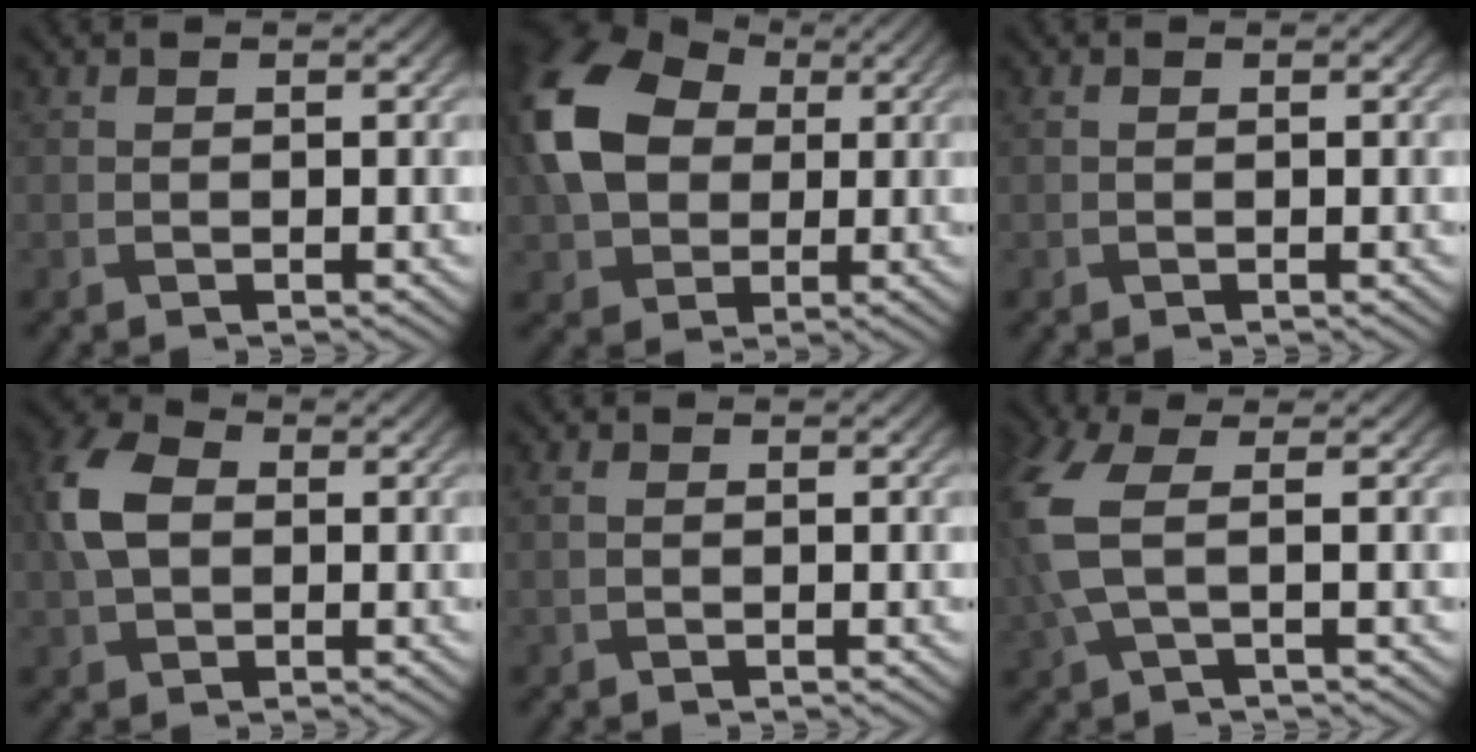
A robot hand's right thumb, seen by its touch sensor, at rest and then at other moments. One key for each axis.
{"total": 13.4, "fx": 1.8, "fy": 10.0, "fz": 8.7, "tx": -0.224, "ty": 0.009, "tz": 0.027}
{"total": 0.0}
{"total": 7.1, "fx": 0.7, "fy": 4.9, "fz": 5.1, "tx": -0.132, "ty": 0.010, "tz": 0.003}
{"total": 1.0, "fx": 0.1, "fy": 0.7, "fz": 0.7, "tx": -0.016, "ty": 0.004, "tz": 0.002}
{"total": 6.6, "fx": 1.2, "fy": 2.8, "fz": 5.8, "tx": -0.164, "ty": 0.001, "tz": 0.019}